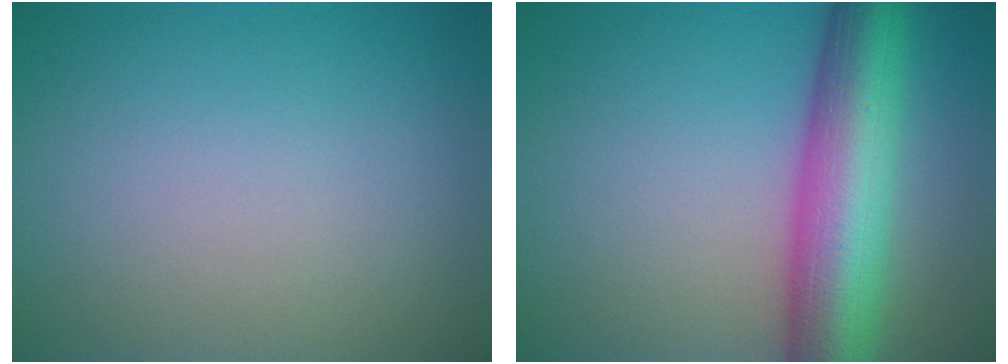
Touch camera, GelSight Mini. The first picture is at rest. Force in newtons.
{"total": 10.2, "press": 10.2, "slide": 0.3}